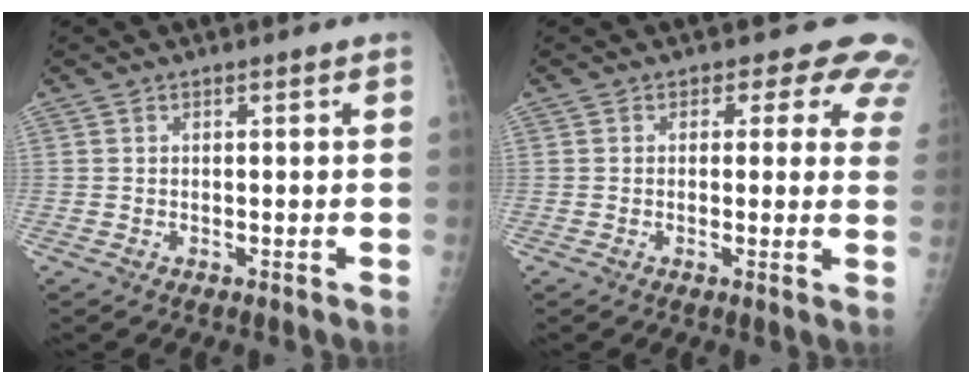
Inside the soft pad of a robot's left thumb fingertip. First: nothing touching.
{"total": 7.4, "force": [5.3, 4.4, 2.7], "torque": [0.015, -0.016, 0.033]}